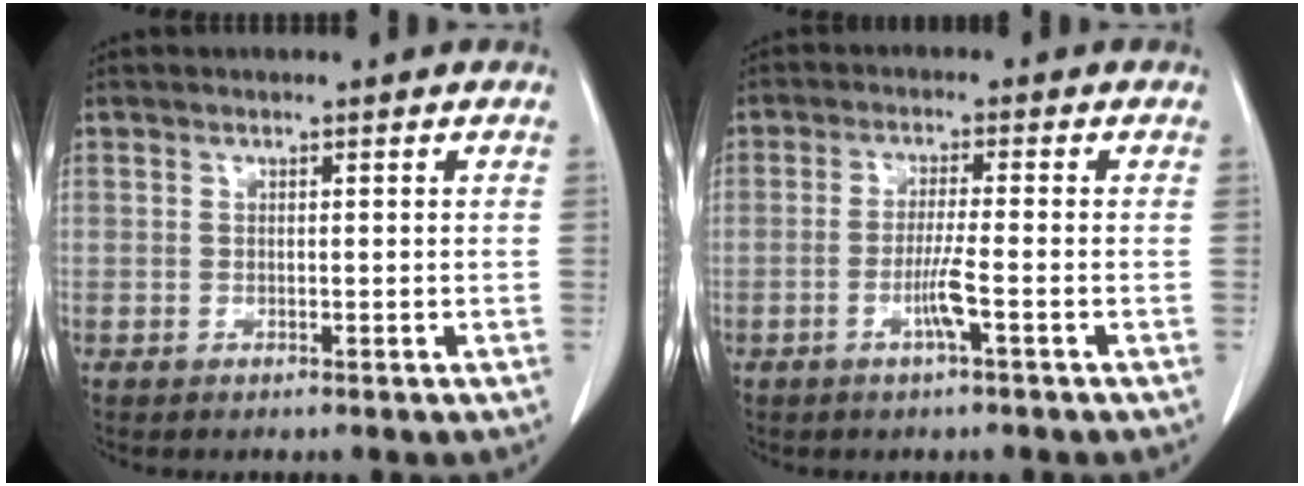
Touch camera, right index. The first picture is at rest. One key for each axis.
{"total": 3.9, "fx": -1.5, "fy": -0.5, "fz": 3.5, "tx": -0.069, "ty": -0.006, "tz": -0.032}